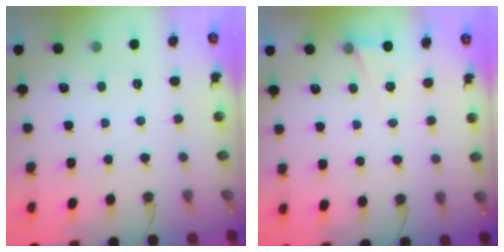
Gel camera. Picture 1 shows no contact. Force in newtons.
{"total": 4.9, "press": 2.1, "slide": 4.4}